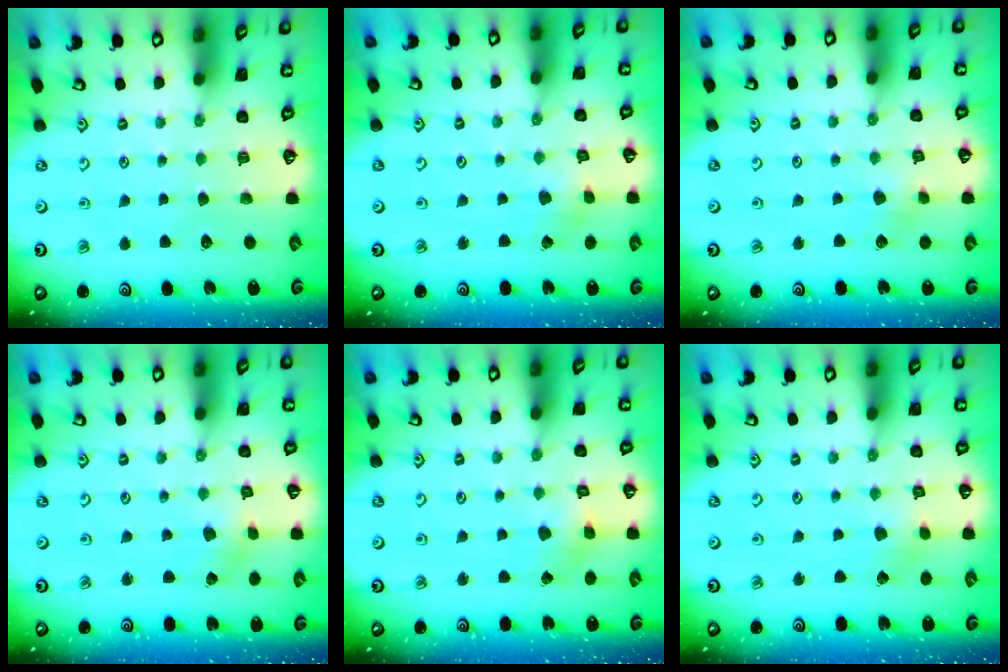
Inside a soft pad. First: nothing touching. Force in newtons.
{"total": 2.2, "press": 2.2, "slide": 0.3}
{"total": 3.0, "press": 3.0, "slide": 0.4}
{"total": 1.8, "press": 1.7, "slide": 0.3}
{"total": 2.9, "press": 2.9, "slide": 0.3}
{"total": 2.1, "press": 2.1, "slide": 0.1}